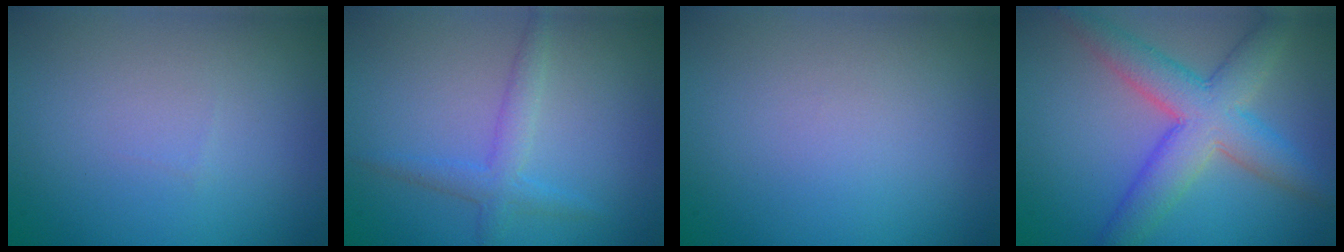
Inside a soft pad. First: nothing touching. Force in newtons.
{"total": 2.2, "press": 2.2, "slide": 0.1}
{"total": 0.0}
{"total": 6.9, "press": 6.9, "slide": 0.1}